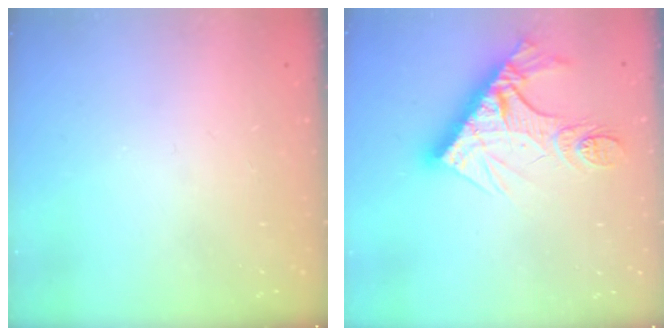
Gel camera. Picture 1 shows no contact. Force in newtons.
{"total": 15.0, "press": 14.9, "slide": 1.4}